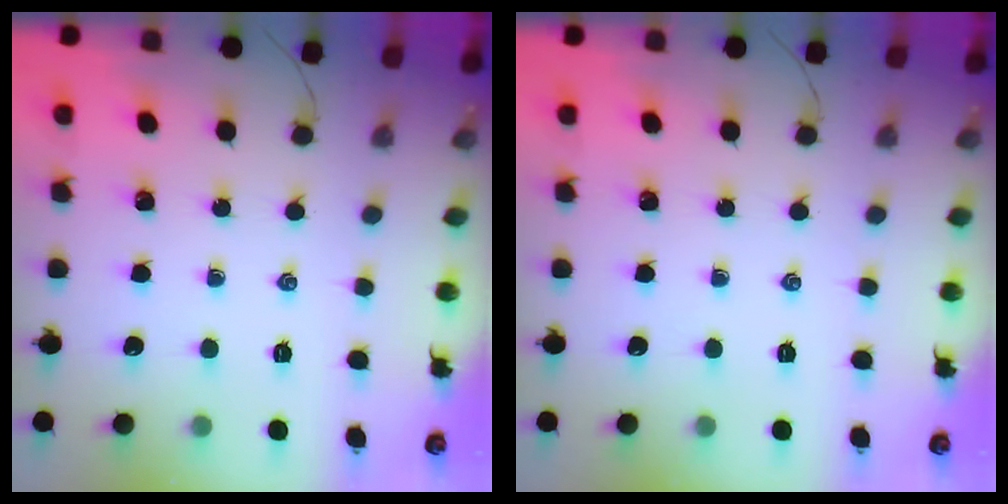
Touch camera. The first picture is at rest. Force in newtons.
{"total": 0.0}